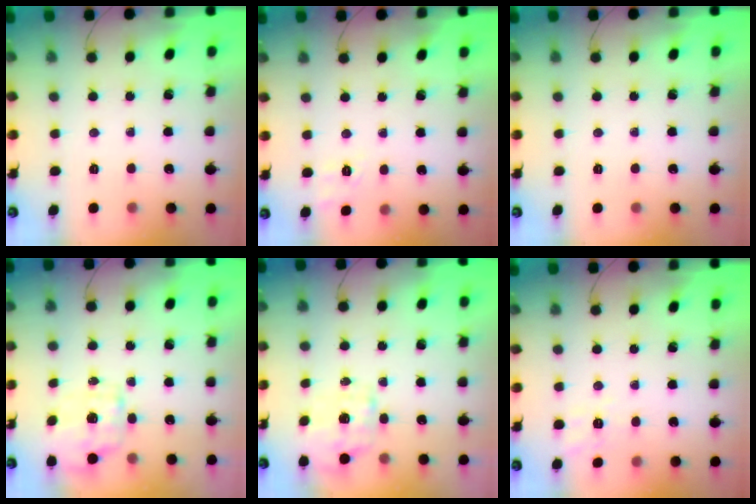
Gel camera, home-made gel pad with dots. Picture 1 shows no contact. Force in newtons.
{"total": 3.8, "press": 3.2, "slide": 2.1}
{"total": 0.0}
{"total": 2.4, "press": 2.1, "slide": 1.2}
{"total": 1.4, "press": 1.2, "slide": 0.7}
{"total": 2.1, "press": 0.1, "slide": 2.1}